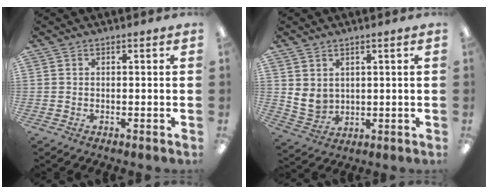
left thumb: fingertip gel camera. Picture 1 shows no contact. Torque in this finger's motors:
{"motor_torque": [-0.23, 0.29, -0.03, -0.11, 0.00]}